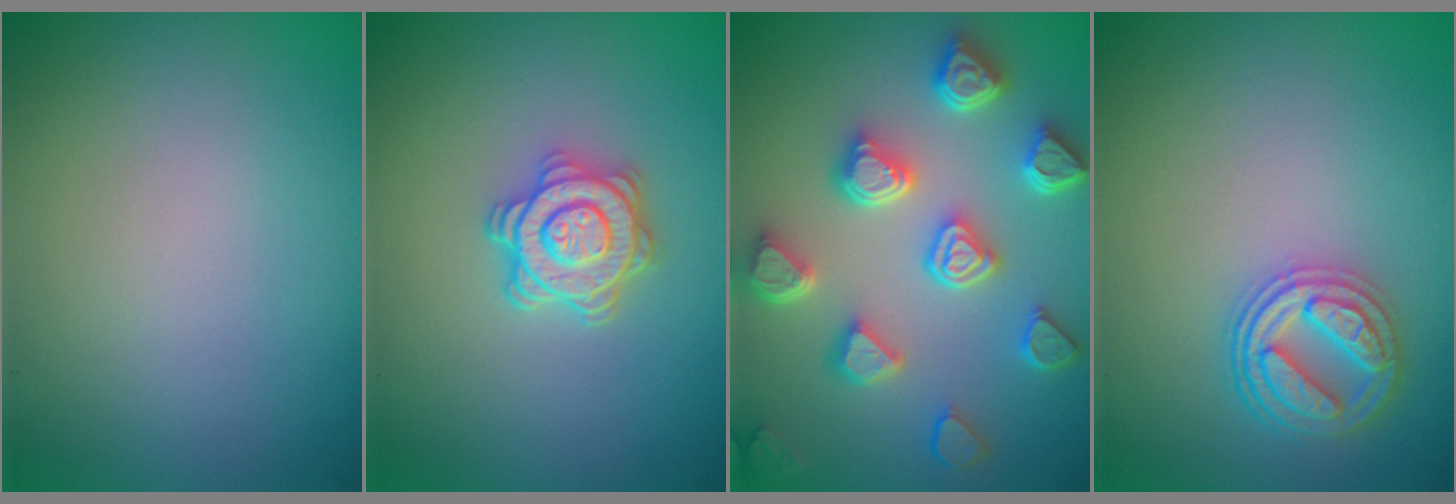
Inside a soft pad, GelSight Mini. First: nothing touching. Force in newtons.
{"total": 3.9, "press": 3.4, "slide": 1.9}
{"total": 7.0, "press": 5.8, "slide": 4.0}
{"total": 3.9, "press": 3.7, "slide": 1.3}